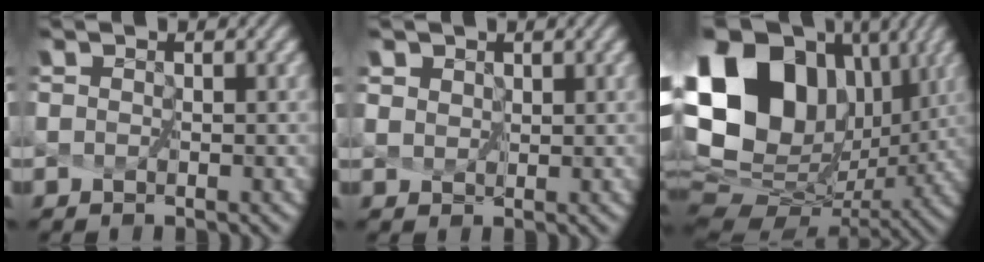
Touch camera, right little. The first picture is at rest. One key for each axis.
{"total": 4.3, "fx": 2.1, "fy": 3.1, "fz": 2.1, "tx": -0.047, "ty": 0.022, "tz": 0.016}
{"total": 17.9, "fx": 5.6, "fy": 12.8, "fz": 11.2, "tx": -0.245, "ty": 0.021, "tz": 0.119}